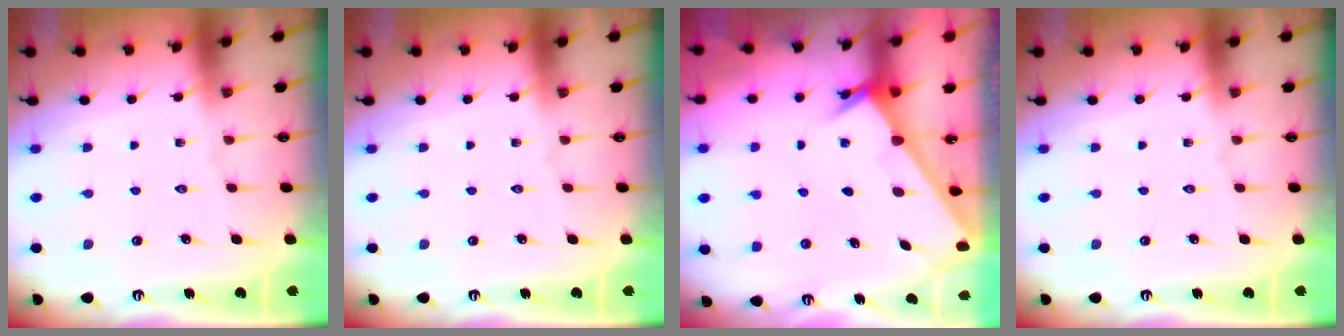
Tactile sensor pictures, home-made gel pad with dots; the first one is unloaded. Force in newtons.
{"total": 0.0}
{"total": 2.3, "press": 2.3, "slide": 0.2}
{"total": 0.0}